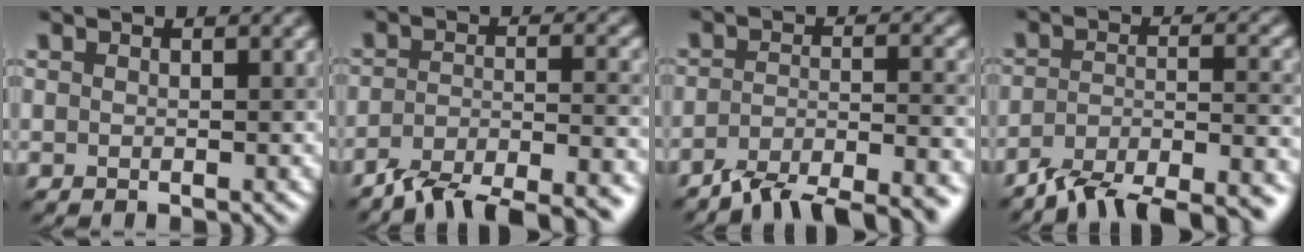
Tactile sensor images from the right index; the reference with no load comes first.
{"total": 7.1, "force": [-5.9, 1.6, 3.5], "torque": [-0.061, 0.000, -0.099]}
{"total": 6.6, "force": [-5.4, 1.4, 3.5], "torque": [-0.059, 0.001, -0.088]}
{"total": 7.9, "force": [-6.6, 2.0, 3.8], "torque": [-0.063, 0.000, -0.110]}